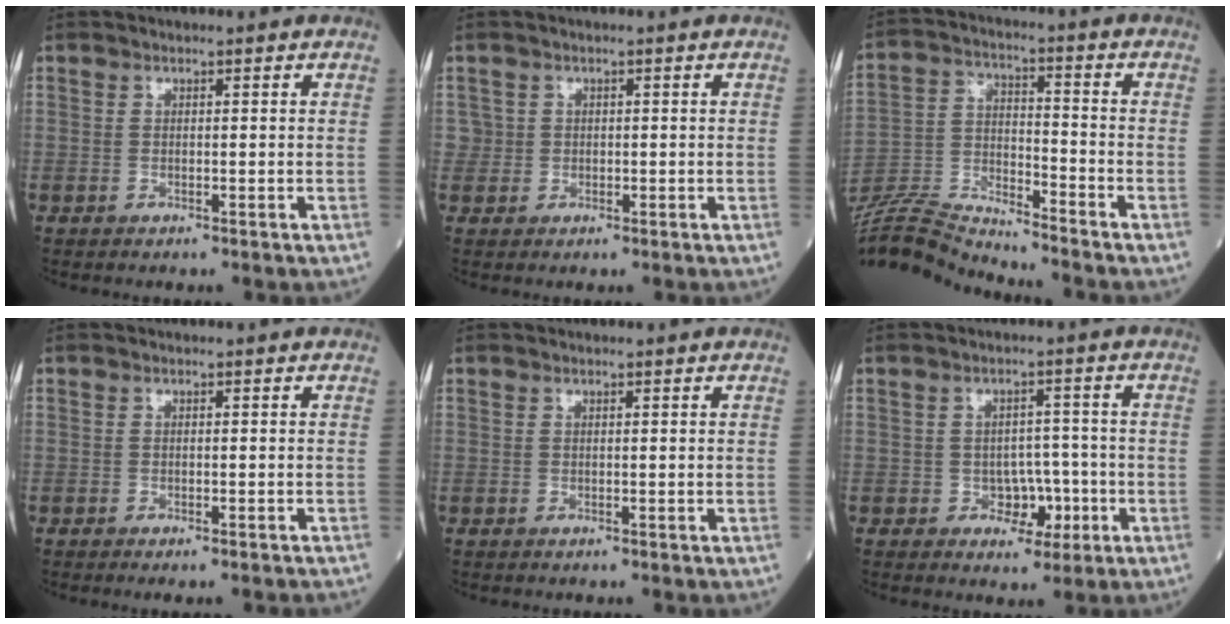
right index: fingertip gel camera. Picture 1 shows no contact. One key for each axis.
{"total": 1.2, "fx": 0.1, "fy": 1.1, "fz": -0.1, "tx": 0.013, "ty": 0.005, "tz": -0.002}
{"total": 12.1, "fx": -12.1, "fy": -0.5, "fz": 1.3, "tx": -0.034, "ty": 0.021, "tz": -0.231}
{"total": 2.8, "fx": -2.5, "fy": 0.1, "fz": 1.3, "tx": -0.011, "ty": -0.003, "tz": -0.034}
{"total": 0.0}
{"total": 4.1, "fx": -1.6, "fy": 2.8, "fz": 2.6, "tx": -0.028, "ty": 0.011, "tz": -0.019}